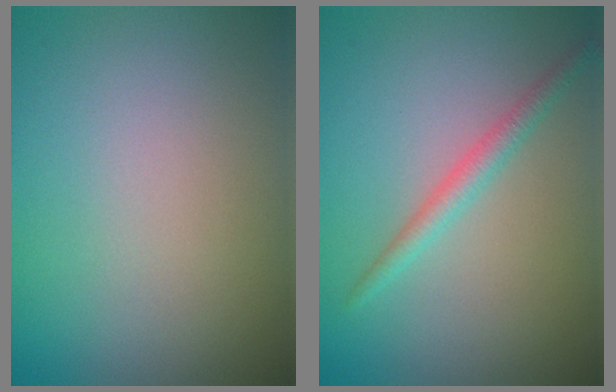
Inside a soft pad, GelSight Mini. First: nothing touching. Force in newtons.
{"total": 1.9, "press": 1.9, "slide": 0.1}